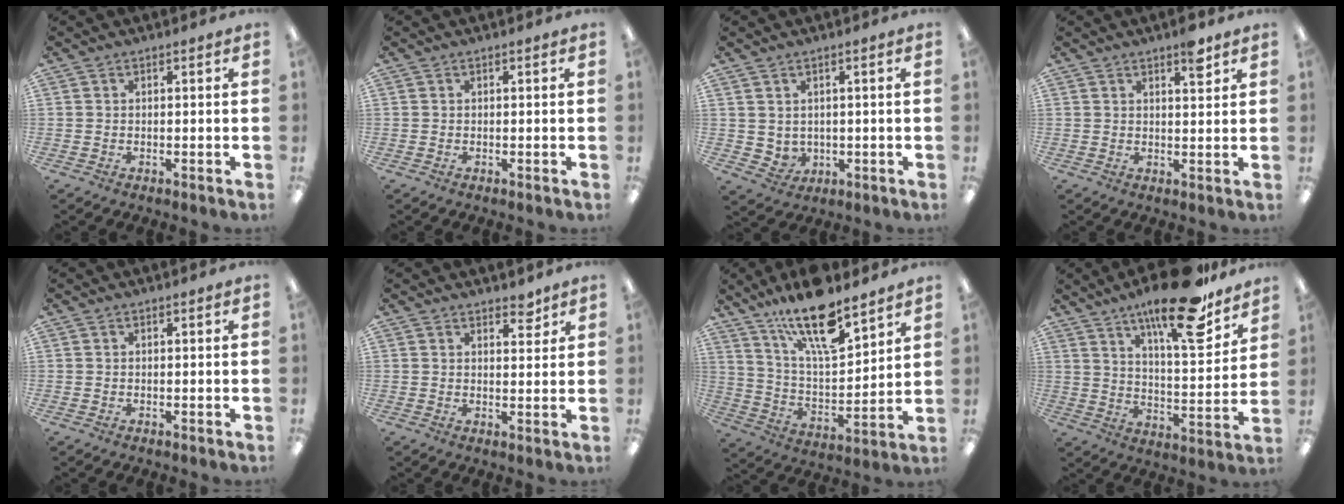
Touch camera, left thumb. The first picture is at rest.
{"total": 0.0}
{"total": 2.9, "force": [1.8, 2.3, 0.4], "torque": [-0.014, -0.010, 0.034]}
{"total": 5.4, "force": [3.6, 1.9, 3.4], "torque": [-0.036, -0.018, 0.056]}
{"total": 0.0}
{"total": 3.4, "force": [3.0, 1.3, 1.0], "torque": [0.008, -0.021, 0.048]}
{"total": 18.8, "force": [13.5, 6.0, 11.6], "torque": [-0.203, -0.073, 0.228]}
{"total": 21.0, "force": [14.6, 6.1, 13.8], "torque": [-0.210, -0.087, 0.234]}